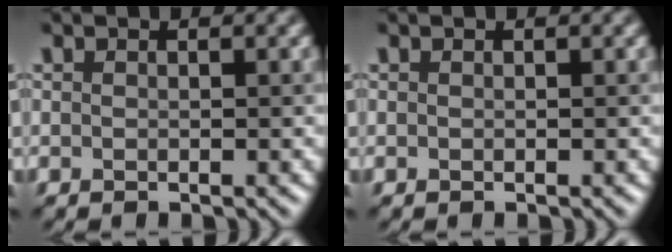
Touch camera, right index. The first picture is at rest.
{"total": 0.0}